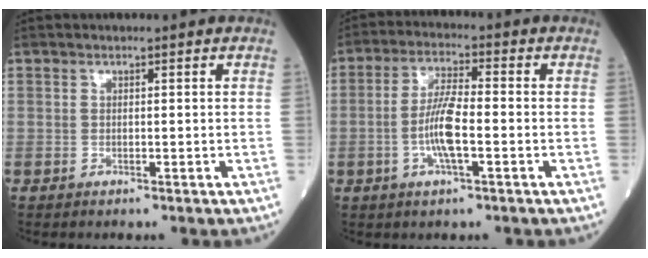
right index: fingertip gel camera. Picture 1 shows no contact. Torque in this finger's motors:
{"motor_torque": [0.21, -0.06, 0.13, 0.04]}